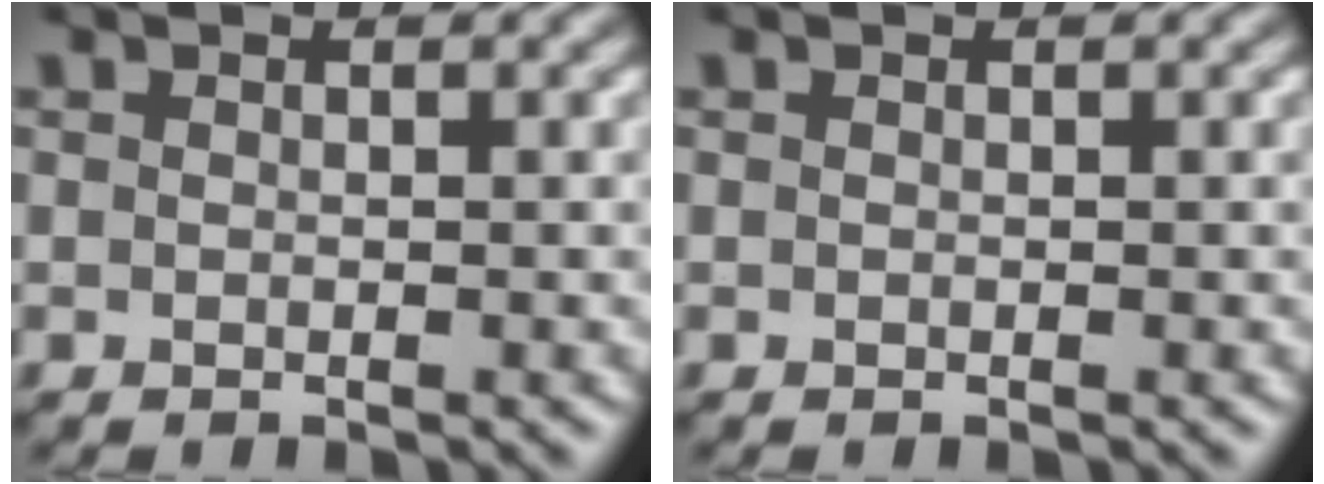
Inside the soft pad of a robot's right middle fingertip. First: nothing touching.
{"total": 0.0}